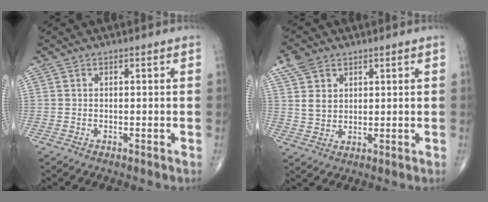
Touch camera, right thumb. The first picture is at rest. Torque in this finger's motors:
{"motor_torque": [-0.45, 0.67, 0.56, 0.35, 0.03]}